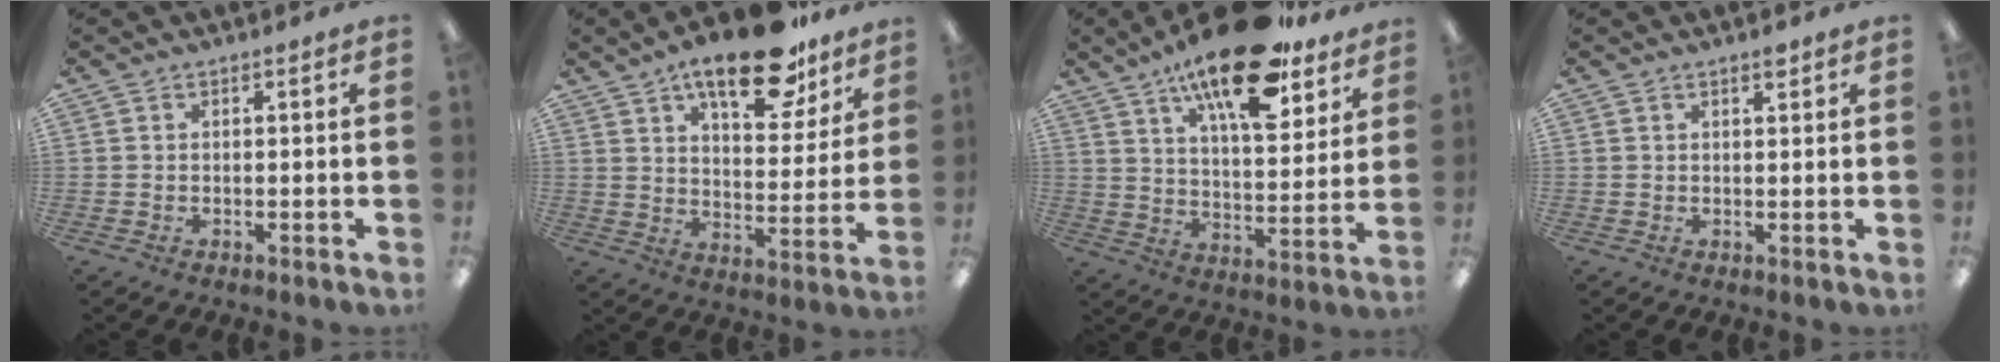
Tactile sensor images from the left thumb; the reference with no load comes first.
{"total": 18.2, "force": [12.9, 7.2, 10.6], "torque": [-0.151, -0.070, 0.213]}
{"total": 20.2, "force": [14.6, 6.7, 12.3], "torque": [-0.202, -0.080, 0.242]}
{"total": 1.7, "force": [1.4, 0.4, 0.9], "torque": [-0.010, -0.004, 0.023]}